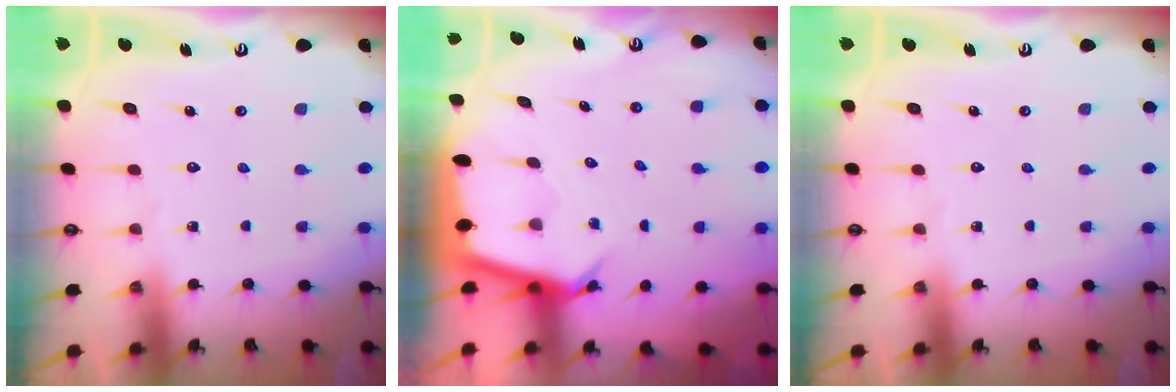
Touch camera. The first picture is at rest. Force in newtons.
{"total": 4.6, "press": 4.6, "slide": 0.4}
{"total": 0.0}